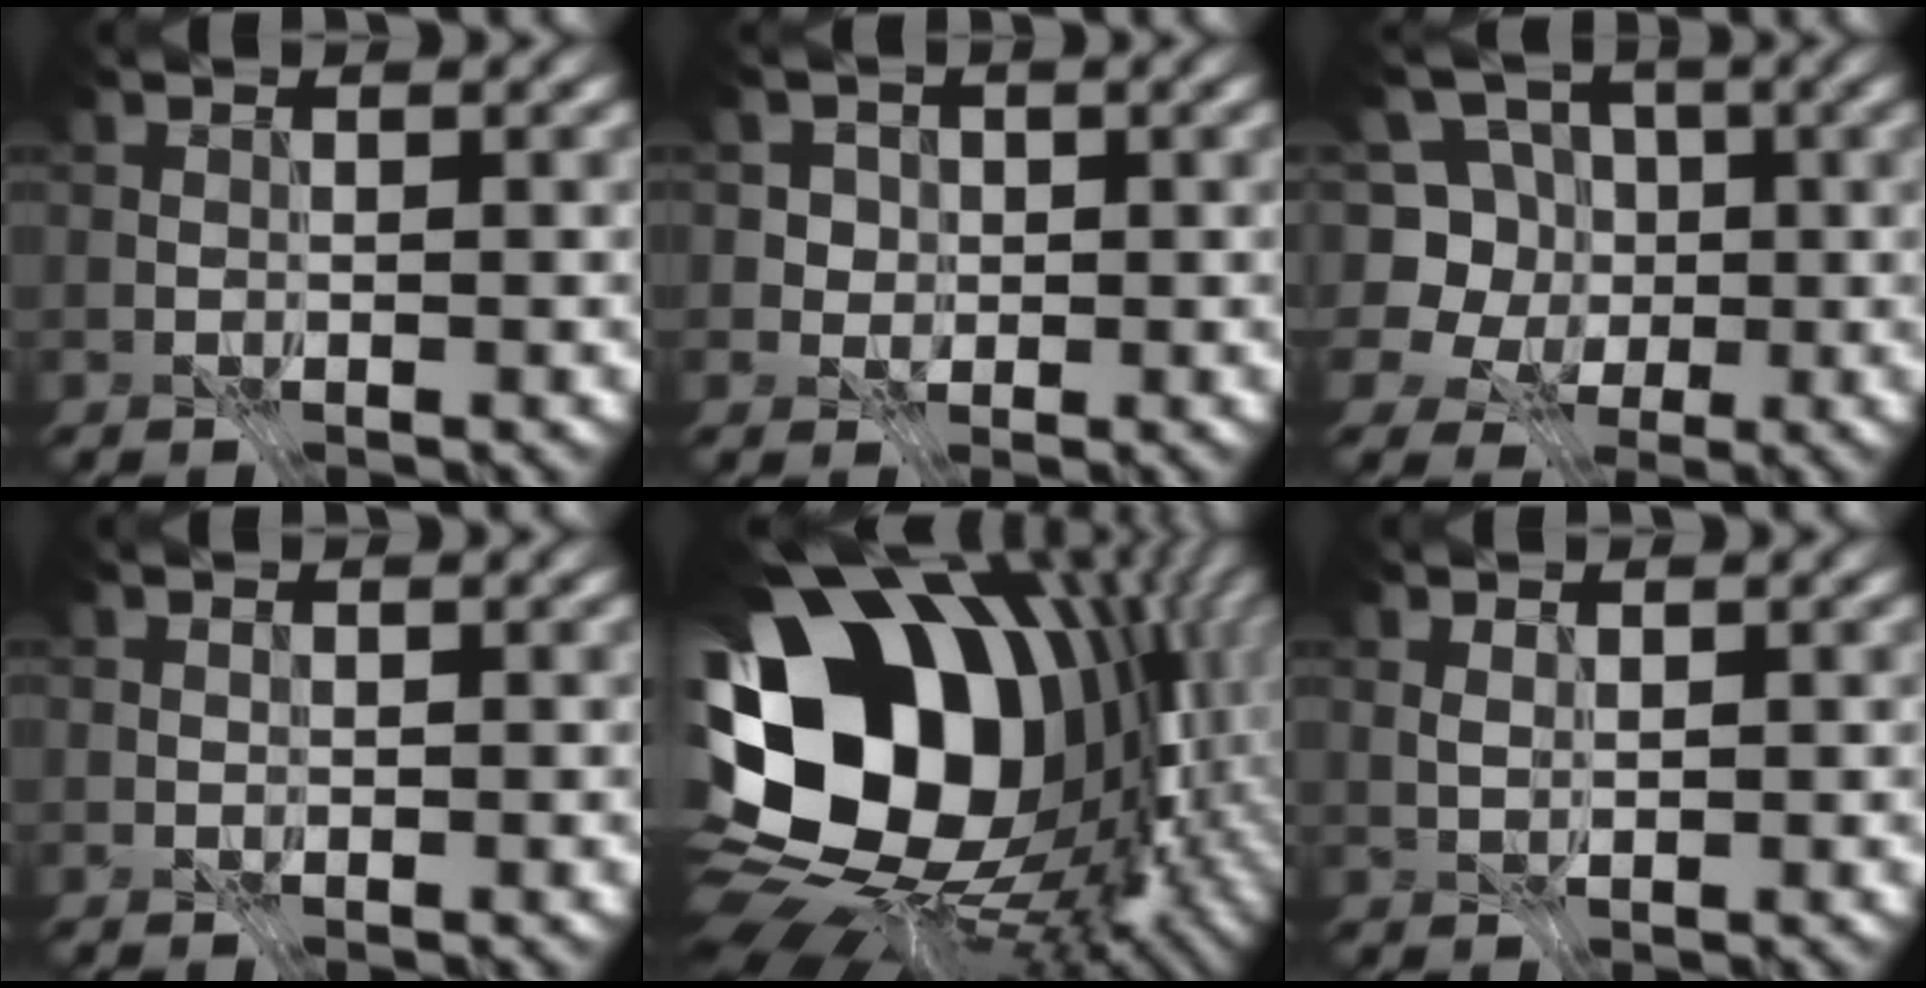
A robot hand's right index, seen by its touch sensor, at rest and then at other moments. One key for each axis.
{"total": 2.3, "fx": 0.2, "fy": 2.2, "fz": 0.7, "tx": -0.012, "ty": -0.007, "tz": 0.006}
{"total": 6.9, "fx": -1.5, "fy": 6.1, "fz": 2.7, "tx": -0.040, "ty": 0.013, "tz": -0.063}
{"total": 0.0}
{"total": 20.5, "fx": -0.8, "fy": 14.7, "fz": 14.3, "tx": -0.282, "ty": -0.025, "tz": 0.004}
{"total": 0.6, "fx": 0.2, "fy": 0.3, "fz": 0.5, "tx": -0.011, "ty": -0.004, "tz": 0.004}